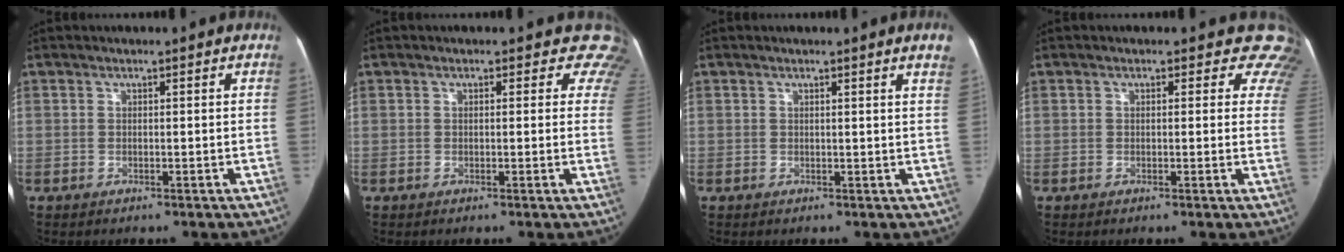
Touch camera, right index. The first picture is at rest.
{"total": 5.0, "force": [3.9, 3.0, 0.7], "torque": [0.030, -0.006, 0.010]}
{"total": 2.9, "force": [2.2, -0.3, 1.8], "torque": [-0.023, -0.008, 0.012]}
{"total": 5.9, "force": [4.8, 3.3, 0.7], "torque": [0.033, -0.007, 0.018]}